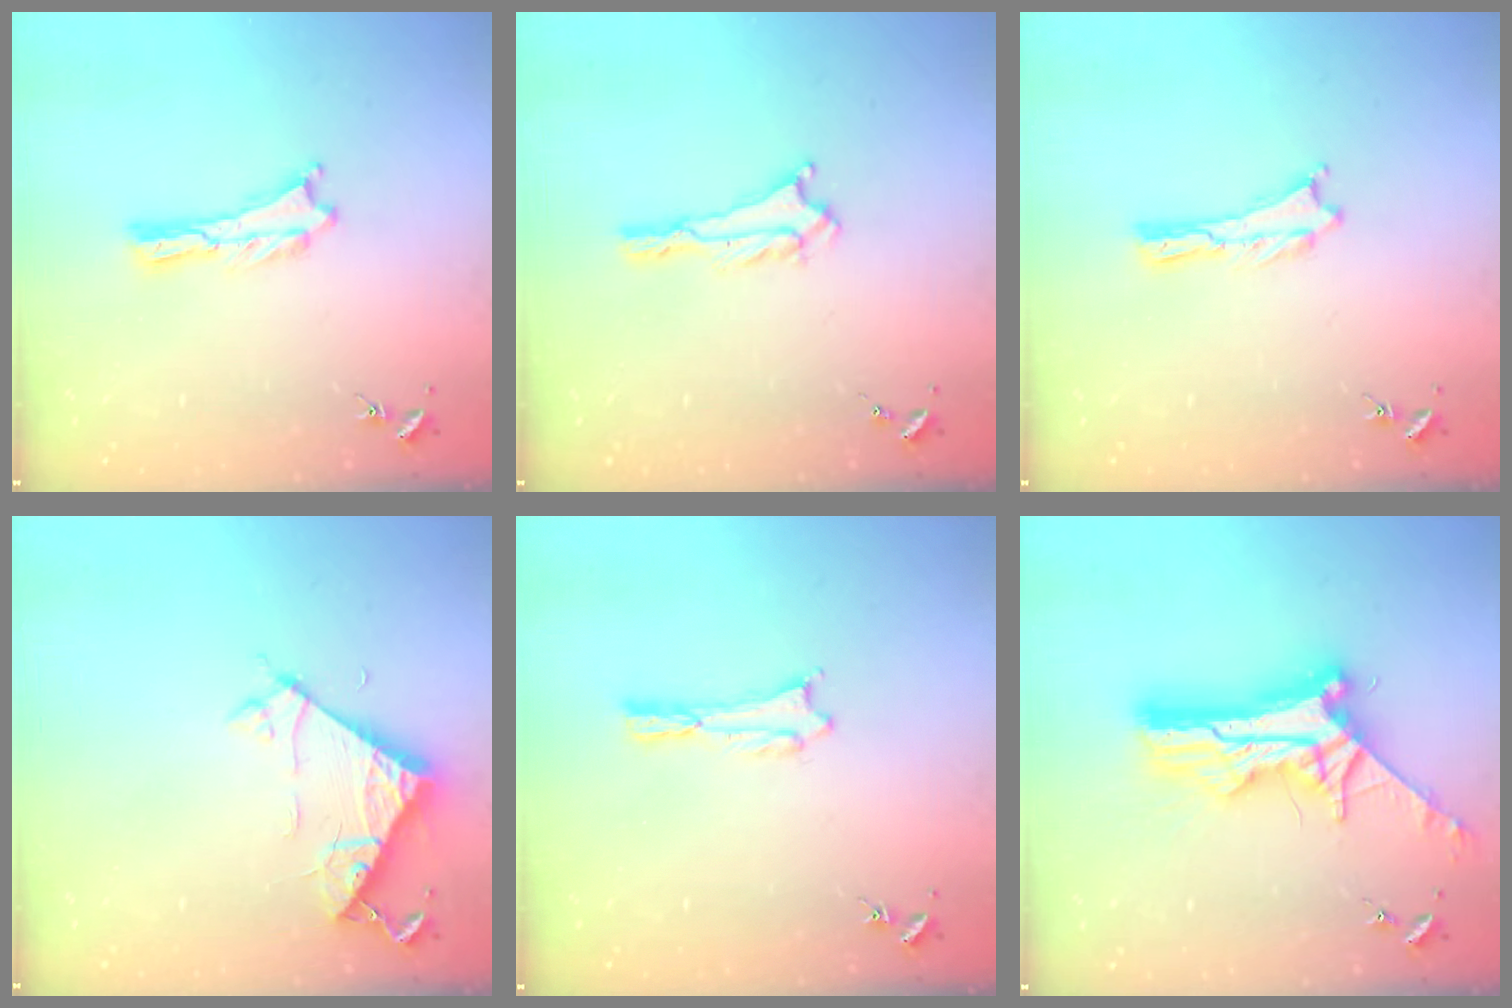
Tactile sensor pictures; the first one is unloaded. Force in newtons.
{"total": 1.0, "press": 1.0, "slide": 0.1}
{"total": 0.0}
{"total": 6.9, "press": 6.9, "slide": 0.5}
{"total": 0.7, "press": 0.7, "slide": 0.1}
{"total": 10.4, "press": 10.4, "slide": 0.9}